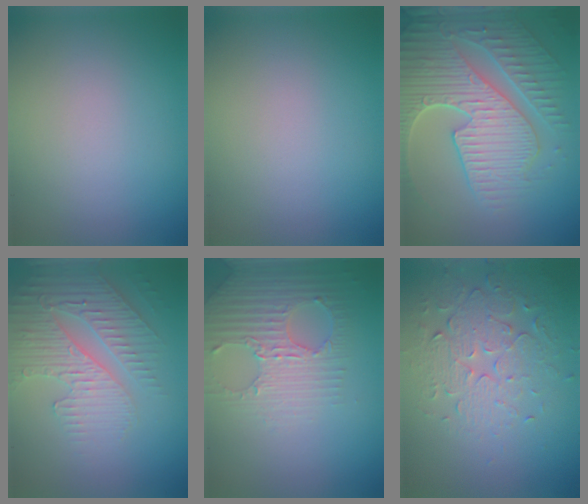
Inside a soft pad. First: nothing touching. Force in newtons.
{"total": 0.0}
{"total": 8.9, "press": 6.3, "slide": 6.3}
{"total": 4.1, "press": 3.9, "slide": 1.3}
{"total": 3.2, "press": 3.1, "slide": 0.7}
{"total": 4.7, "press": 3.4, "slide": 3.2}